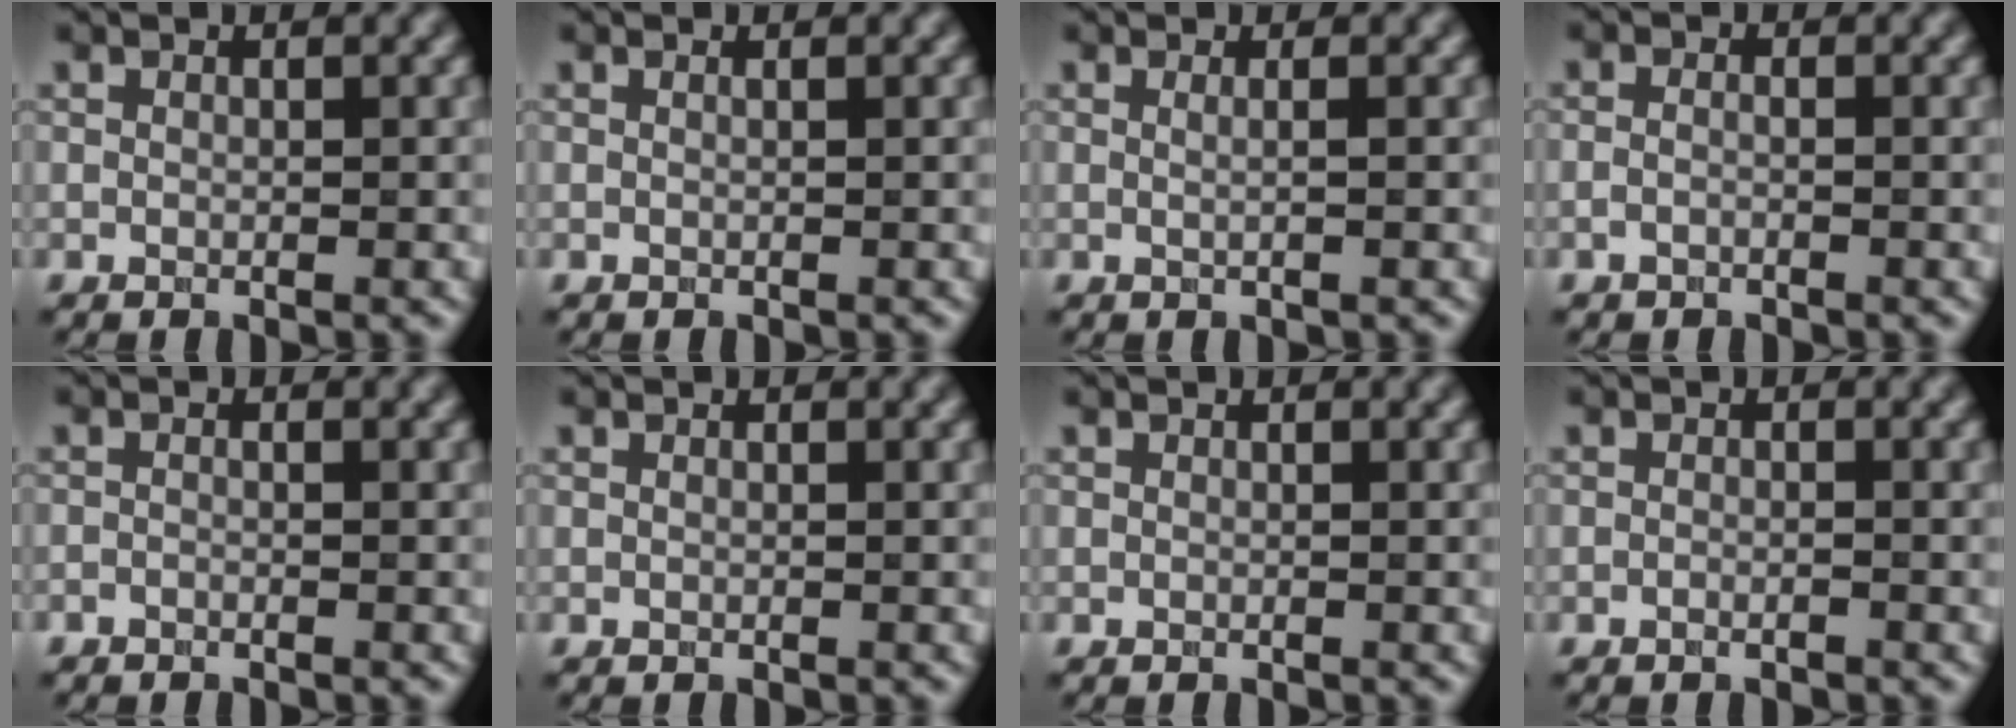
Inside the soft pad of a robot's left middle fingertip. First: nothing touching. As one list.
[{"total": 0.6, "force": [0.3, 0.2, 0.5], "torque": [-0.007, -0.004, -0.003]}, {"total": 1.9, "force": [0.4, 0.8, 1.7], "torque": [-0.010, -0.001, -0.014]}, {"total": 1.0, "force": [-0.6, 0.5, 0.7], "torque": [-0.019, -0.002, -0.013]}, {"total": 0.5, "force": [-0.4, 0.1, 0.3], "torque": [-0.007, -0.006, -0.011]}, {"total": 0.0}, {"total": 0.0}, {"total": 0.7, "force": [-0.4, 0.1, 0.6], "torque": [-0.011, -0.004, -0.009]}]